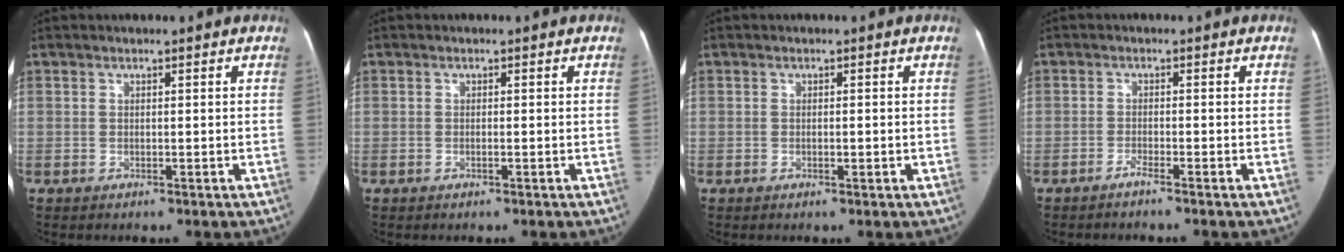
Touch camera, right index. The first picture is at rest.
{"total": 0.7, "force": [-0.2, 0.2, 0.6], "torque": [-0.012, 0.001, -0.005]}
{"total": 1.2, "force": [-0.3, 0.4, 1.1], "torque": [-0.020, 0.002, -0.004]}
{"total": 1.3, "force": [-1.2, -0.1, 0.5], "torque": [-0.012, 0.000, -0.025]}